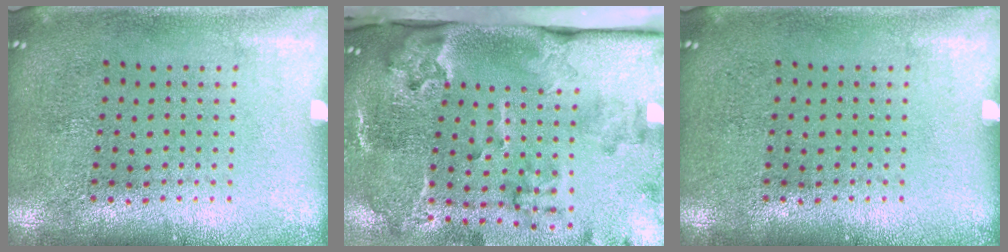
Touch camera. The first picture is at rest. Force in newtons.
{"total": 4.1, "press": 2.7, "slide": 3.0}
{"total": 0.0}